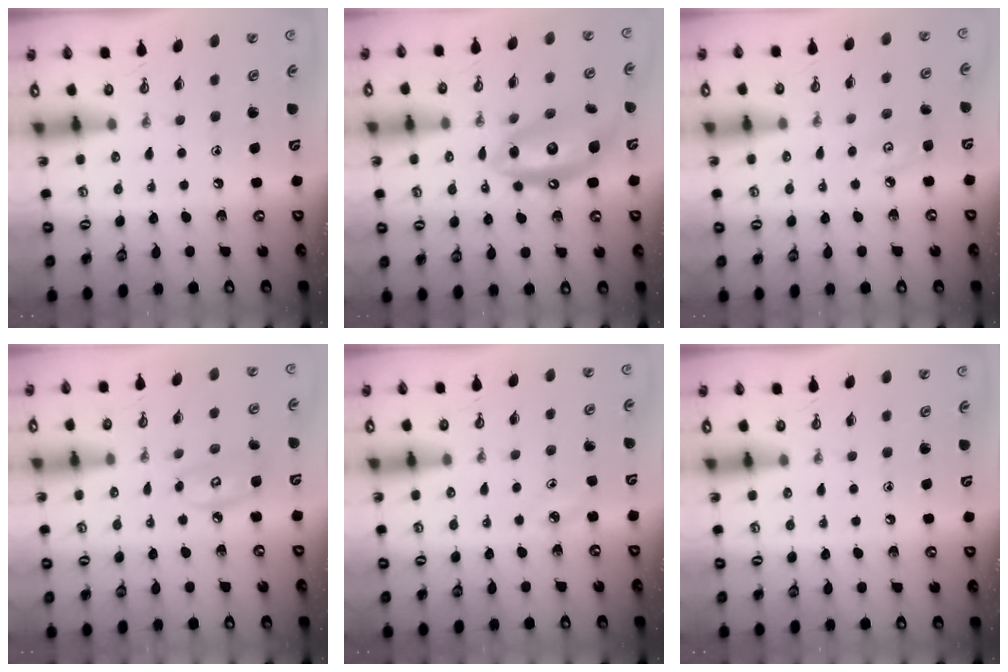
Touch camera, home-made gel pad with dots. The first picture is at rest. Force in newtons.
{"total": 13.9, "press": 13.8, "slide": 1.6}
{"total": 5.3, "press": 5.2, "slide": 0.6}
{"total": 6.3, "press": 6.3, "slide": 0.3}
{"total": 4.5, "press": 4.5, "slide": 0.7}
{"total": 0.0}